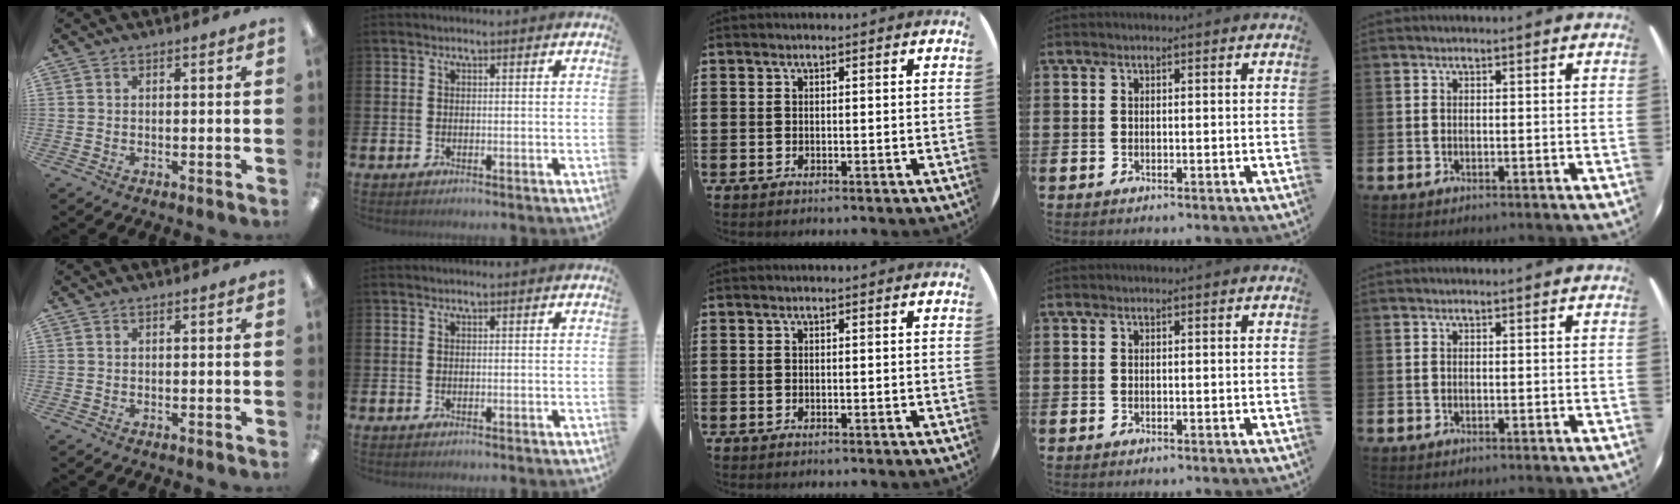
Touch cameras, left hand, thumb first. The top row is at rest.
{}